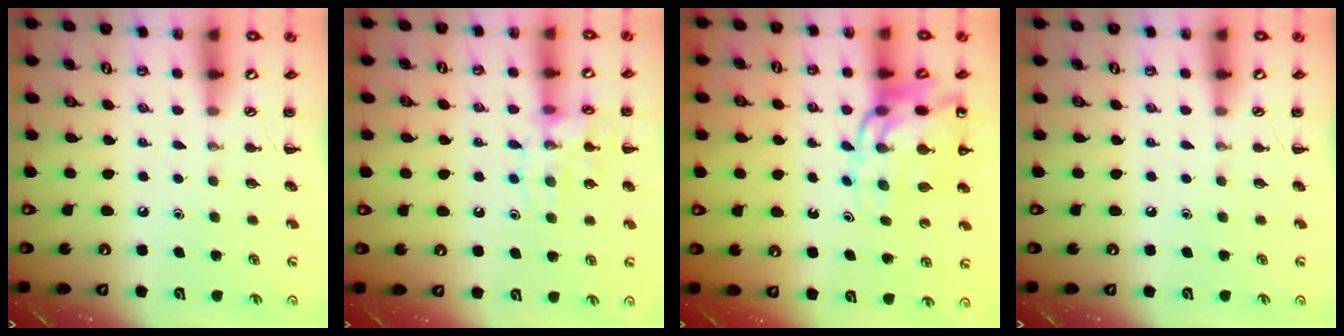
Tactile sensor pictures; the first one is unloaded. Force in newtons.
{"total": 12.6, "press": 12.6, "slide": 0.9}
{"total": 12.3, "press": 11.8, "slide": 3.6}
{"total": 0.0}